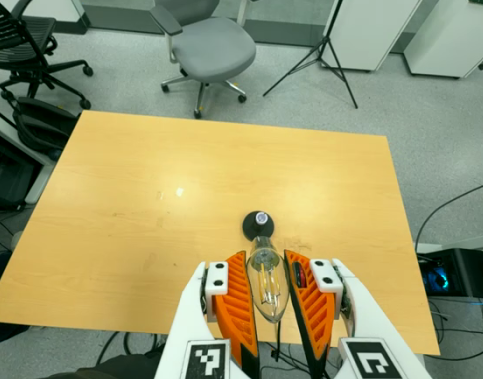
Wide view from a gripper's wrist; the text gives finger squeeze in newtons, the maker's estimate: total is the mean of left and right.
{"total": 13.2, "left": 14.5, "right": 12.0}